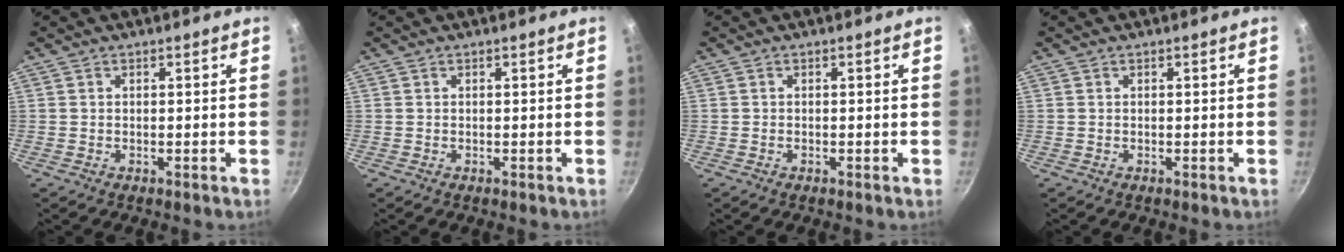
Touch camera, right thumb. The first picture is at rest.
{"total": 0.0}
{"total": 0.0}
{"total": 0.0}